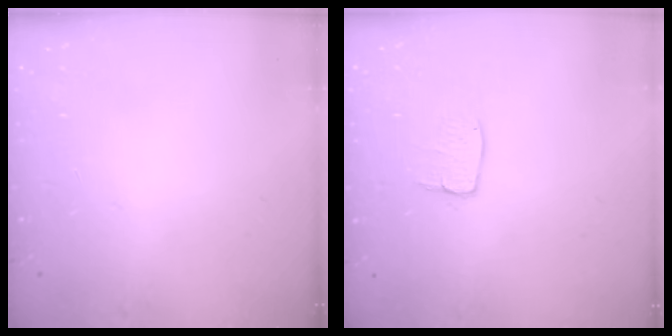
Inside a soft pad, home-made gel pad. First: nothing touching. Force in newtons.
{"total": 6.3, "press": 6.3, "slide": 0.2}